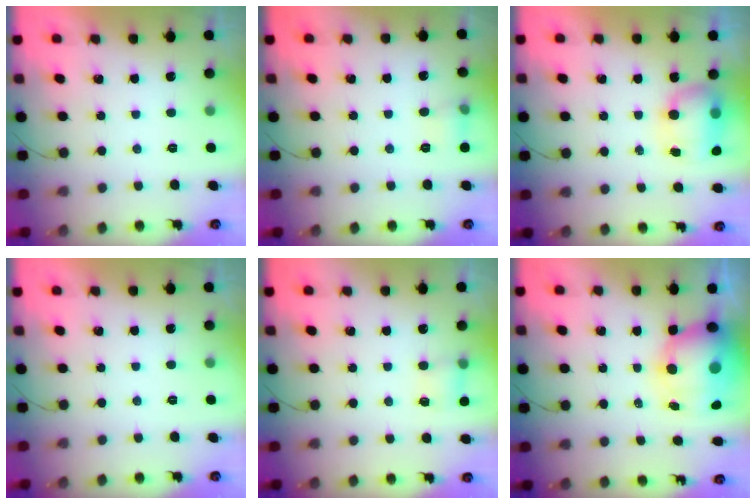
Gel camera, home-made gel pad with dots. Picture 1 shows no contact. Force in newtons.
{"total": 5.6, "press": 5.4, "slide": 1.5}
{"total": 8.1, "press": 7.7, "slide": 2.4}
{"total": 0.0}
{"total": 4.3, "press": 4.2, "slide": 1.2}
{"total": 12.6, "press": 12.3, "slide": 2.7}